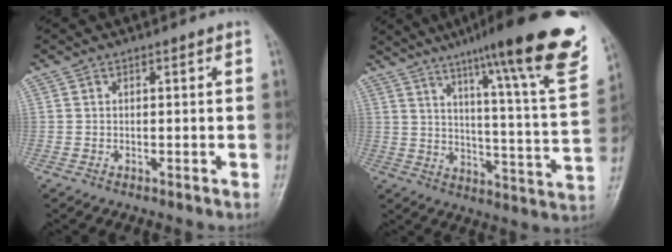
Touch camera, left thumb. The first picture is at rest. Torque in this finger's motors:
{"motor_torque": [1.02, -0.51, 1.42, -1.33, 0.33]}